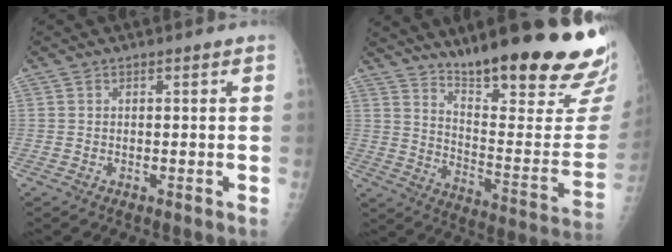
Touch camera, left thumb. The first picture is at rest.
{"total": 28.3, "force": [20.5, 5.2, 18.8], "torque": [-0.235, -0.131, 0.293]}